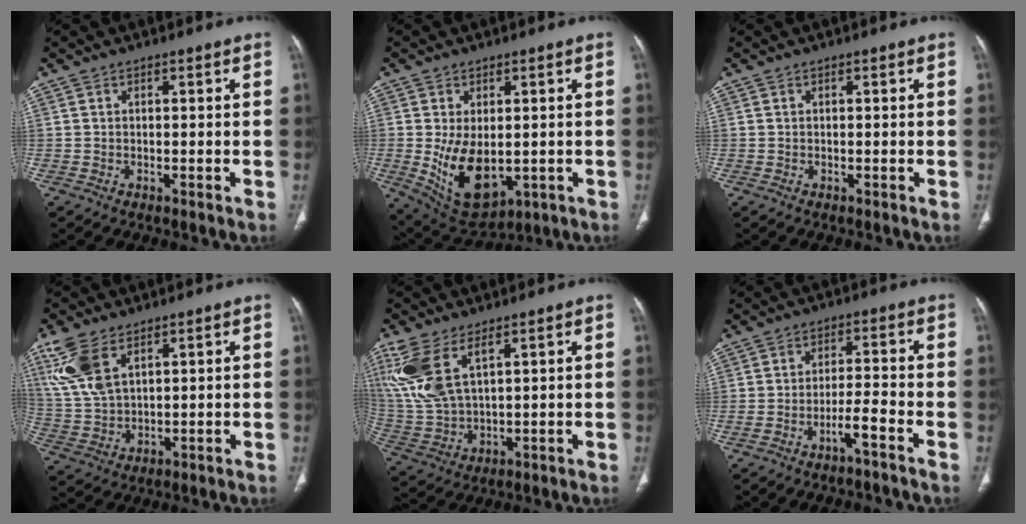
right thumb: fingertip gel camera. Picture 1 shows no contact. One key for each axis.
{"total": 11.8, "fx": -1.3, "fy": 6.9, "fz": 9.5, "tx": -0.153, "ty": -0.017, "tz": 0.006}
{"total": 0.0}
{"total": 10.4, "fx": 5.4, "fy": 5.3, "fz": 7.1, "tx": -0.161, "ty": -0.008, "tz": 0.119}
{"total": 13.0, "fx": 6.4, "fy": 6.1, "fz": 9.6, "tx": -0.226, "ty": -0.010, "tz": 0.144}
{"total": 4.3, "fx": -2.8, "fy": 0.4, "fz": 3.2, "tx": -0.068, "ty": 0.029, "tz": -0.051}